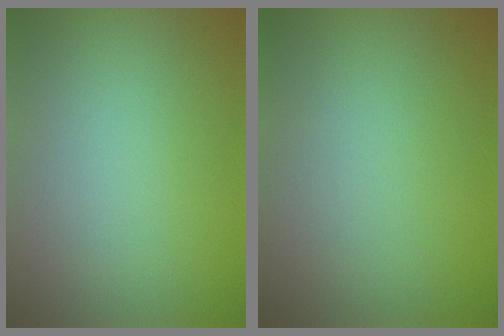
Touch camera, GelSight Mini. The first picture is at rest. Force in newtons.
{"total": 0.0}